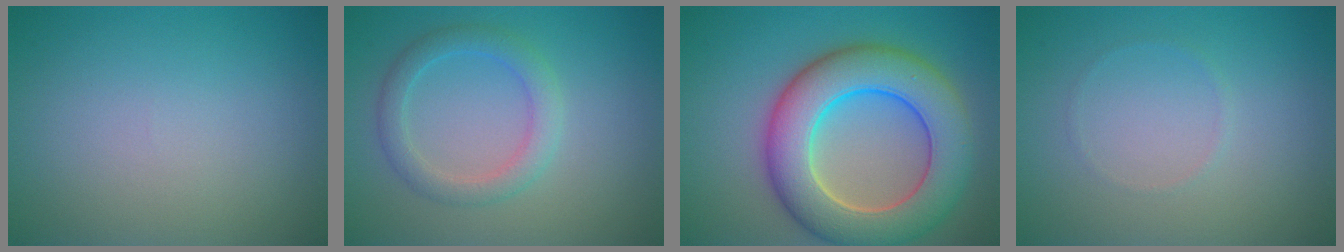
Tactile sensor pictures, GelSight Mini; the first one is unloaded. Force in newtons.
{"total": 2.9, "press": 2.9, "slide": 0.1}
{"total": 10.2, "press": 10.2, "slide": 0.7}
{"total": 0.5, "press": 0.5, "slide": 0.1}